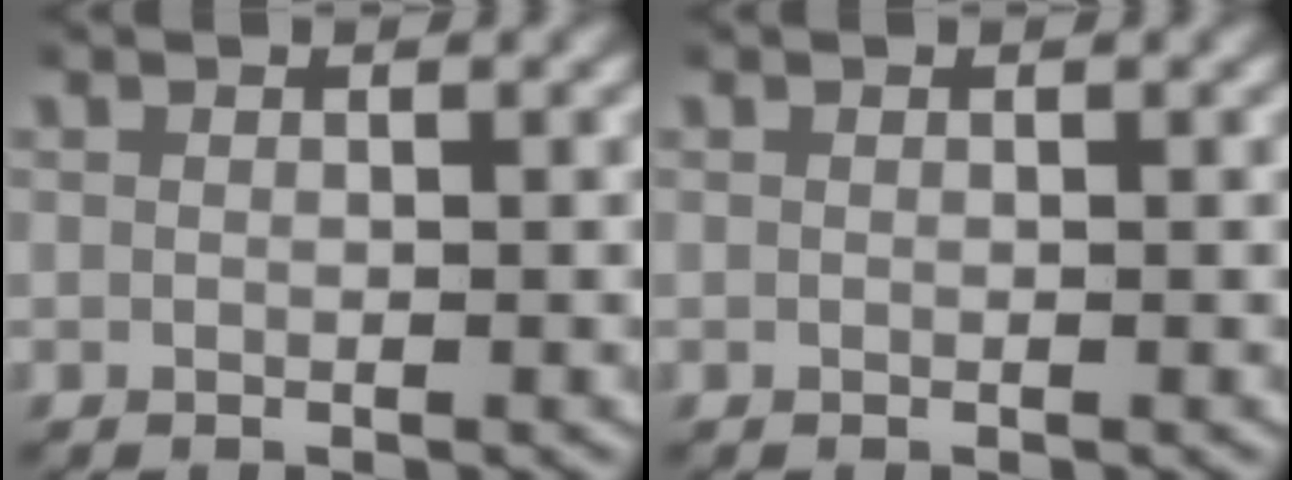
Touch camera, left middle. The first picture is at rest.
{"total": 0.0}